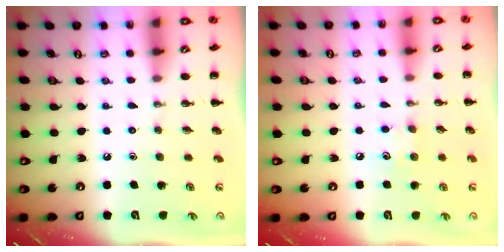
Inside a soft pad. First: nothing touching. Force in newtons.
{"total": 6.6, "press": 6.4, "slide": 1.8}